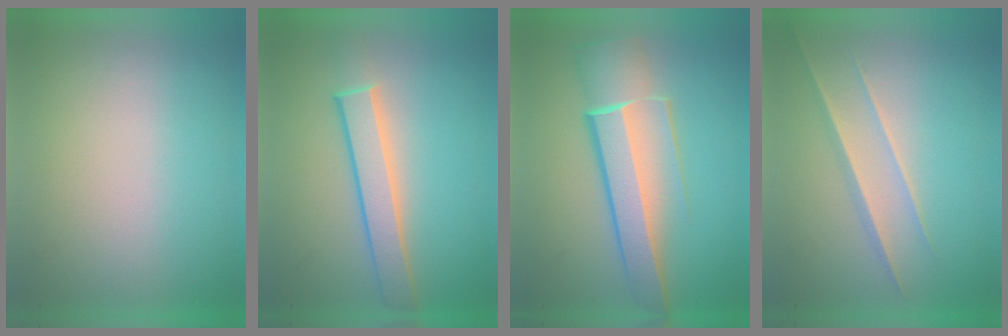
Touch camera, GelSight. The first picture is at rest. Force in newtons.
{"total": 3.3}
{"total": 6.2}
{"total": 1.5}